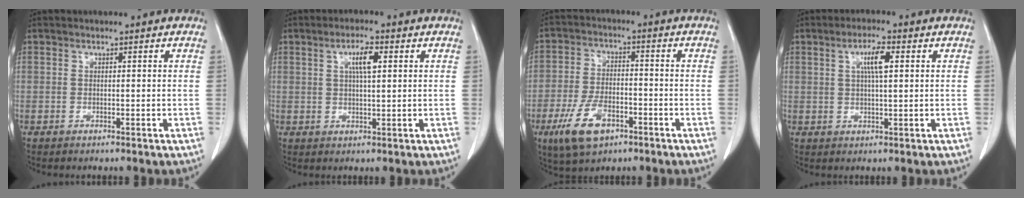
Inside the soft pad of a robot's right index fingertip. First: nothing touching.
{"total": 4.3, "force": [1.4, 0.8, 4.0], "torque": [-0.074, 0.002, 0.024]}
{"total": 9.2, "force": [-4.7, 4.3, 6.5], "torque": [-0.145, -0.005, -0.079]}
{"total": 4.5, "force": [1.4, 0.6, 4.2], "torque": [-0.079, 0.002, 0.024]}